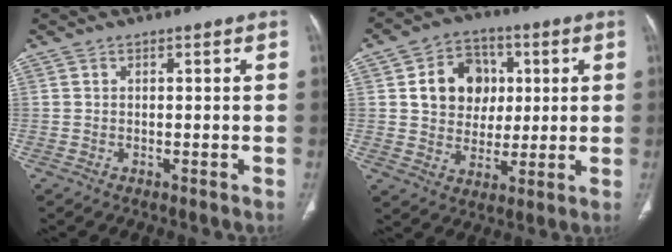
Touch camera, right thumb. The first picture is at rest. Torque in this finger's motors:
{"motor_torque": [0.52, 1.93, 0.60, -0.47, 0.02]}